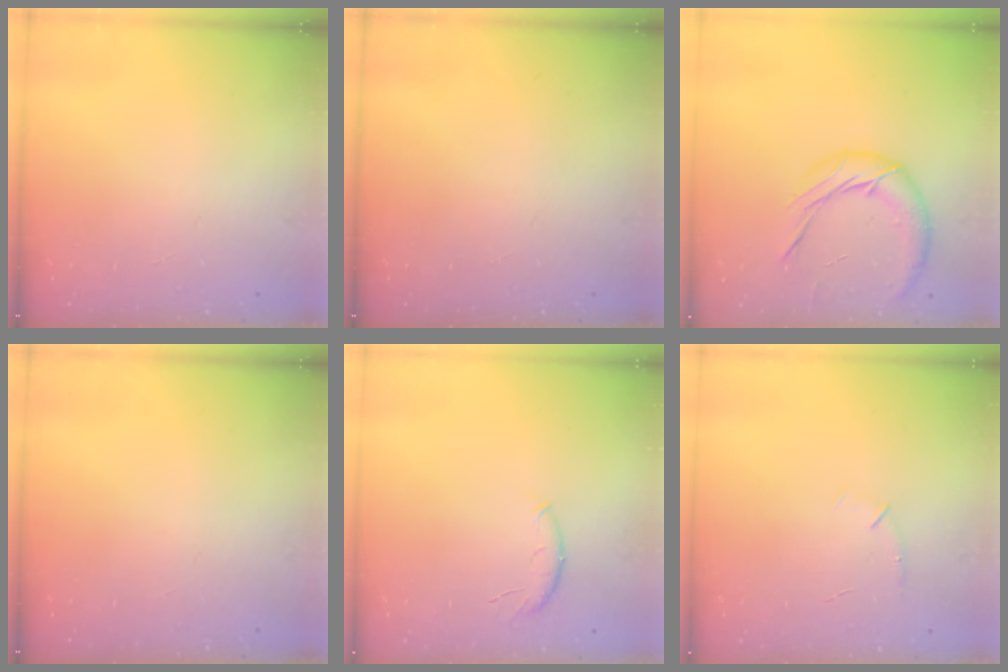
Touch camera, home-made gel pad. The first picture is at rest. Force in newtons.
{"total": 0.0}
{"total": 13.1, "press": 13.0, "slide": 1.8}
{"total": 0.0}
{"total": 6.1, "press": 6.0, "slide": 1.0}
{"total": 4.1, "press": 4.0, "slide": 1.0}